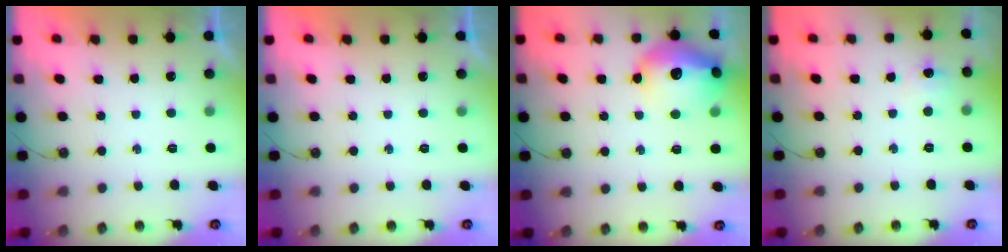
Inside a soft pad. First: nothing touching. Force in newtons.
{"total": 0.0}
{"total": 18.7, "press": 18.6, "slide": 1.6}
{"total": 5.7, "press": 5.7, "slide": 0.8}